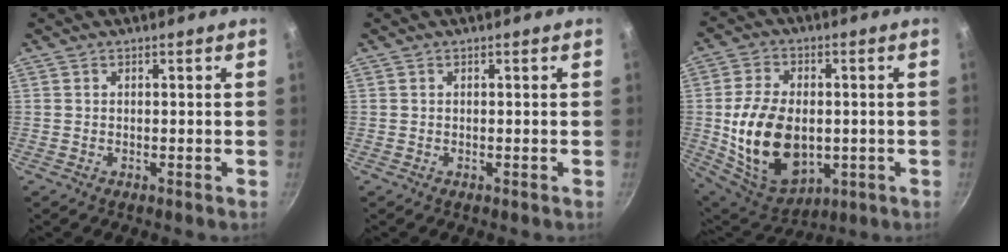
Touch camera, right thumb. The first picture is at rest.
{"total": 0.0}
{"total": 18.0, "force": [-1.4, 11.8, 13.6], "torque": [-0.231, -0.006, -0.004]}